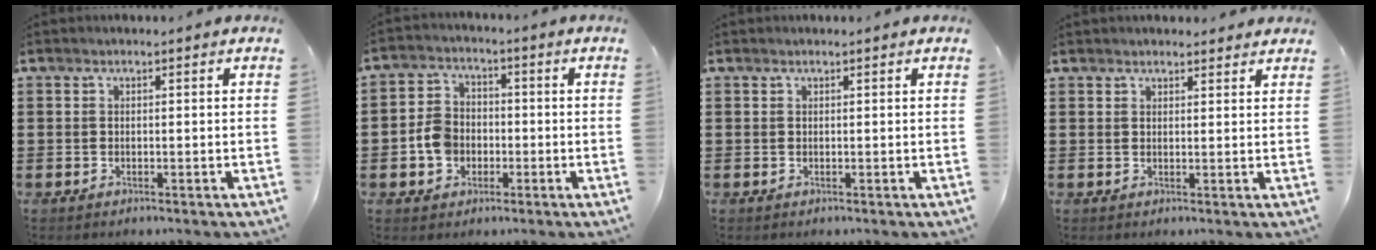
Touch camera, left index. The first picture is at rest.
{"total": 5.5, "force": [-1.4, 4.5, 3.0], "torque": [-0.082, 0.007, -0.033]}
{"total": 0.0}
{"total": 1.8, "force": [1.7, 0.4, 0.2], "torque": [-0.007, 0.004, 0.034]}